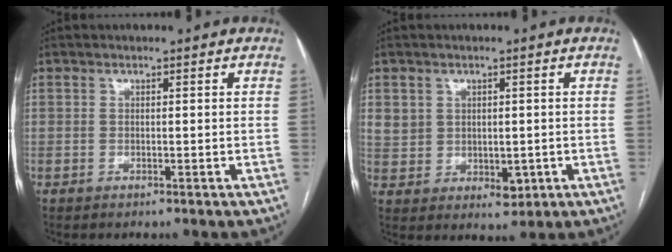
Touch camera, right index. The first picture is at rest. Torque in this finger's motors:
{"motor_torque": [-0.07, -0.01, 0.07, 0.04]}